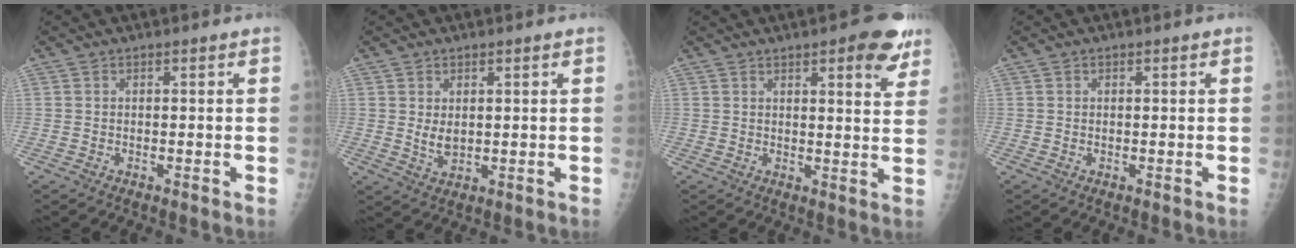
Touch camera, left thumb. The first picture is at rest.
{"total": 3.3, "force": [0.7, 2.0, 2.5], "torque": [-0.034, -0.011, 0.019]}
{"total": 8.5, "force": [4.9, 2.6, 6.5], "torque": [-0.056, -0.020, 0.057]}
{"total": 0.0}